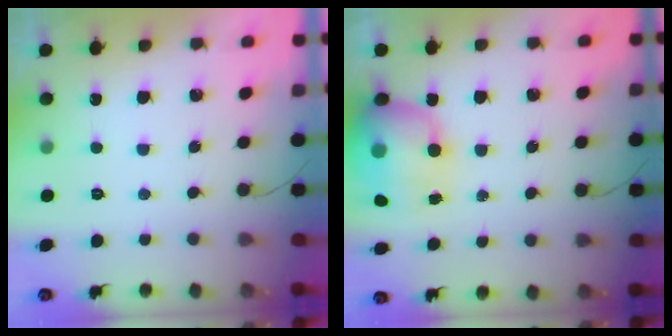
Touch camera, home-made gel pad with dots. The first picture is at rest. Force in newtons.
{"total": 15.9, "press": 15.5, "slide": 3.7}